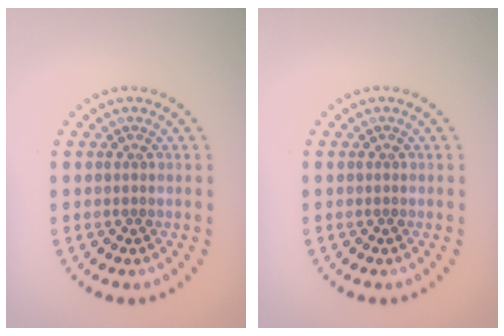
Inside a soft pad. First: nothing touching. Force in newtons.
{"total": 0.0}